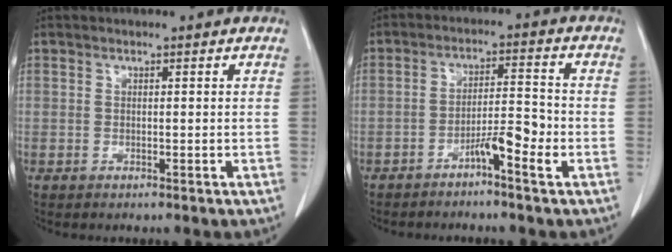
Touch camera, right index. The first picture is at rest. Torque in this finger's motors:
{"motor_torque": [0.11, -0.10, 0.03, 0.03]}